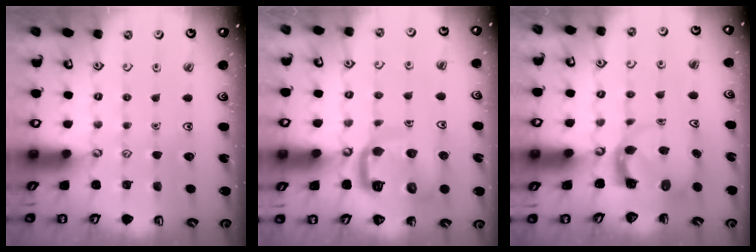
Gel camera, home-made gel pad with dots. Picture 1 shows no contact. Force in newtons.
{"total": 11.3, "press": 11.2, "slide": 1.3}
{"total": 3.7, "press": 3.7, "slide": 0.6}